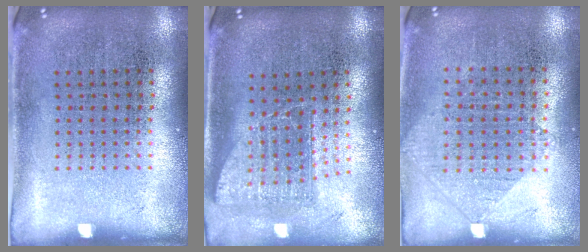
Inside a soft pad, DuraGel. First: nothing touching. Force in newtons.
{"total": 1.7, "press": 1.3, "slide": 1.0}
{"total": 1.0, "press": 0.9, "slide": 0.4}